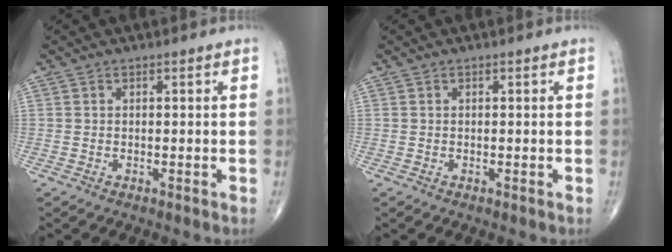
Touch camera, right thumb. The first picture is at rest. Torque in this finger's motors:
{"motor_torque": [-0.11, 0.03, 0.06, 0.00, 0.01]}